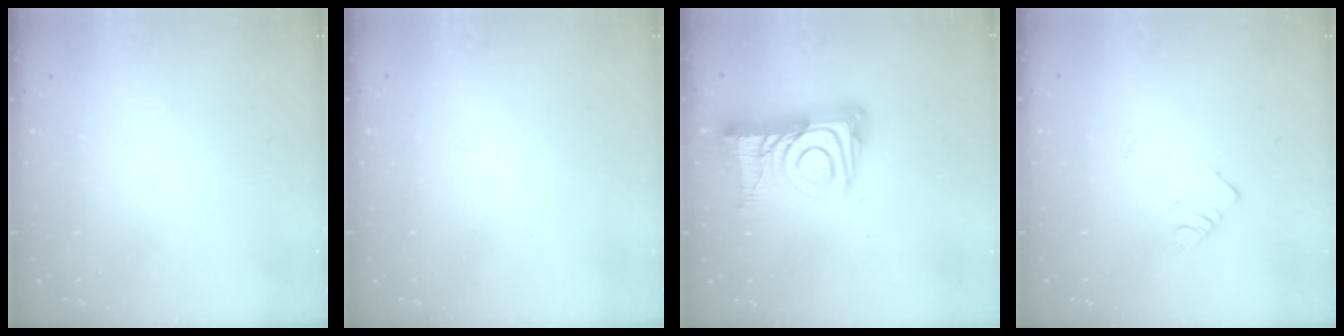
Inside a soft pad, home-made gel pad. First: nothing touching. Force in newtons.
{"total": 2.2, "press": 2.2, "slide": 0.3}
{"total": 17.3, "press": 17.2, "slide": 1.3}
{"total": 2.8, "press": 2.7, "slide": 0.4}